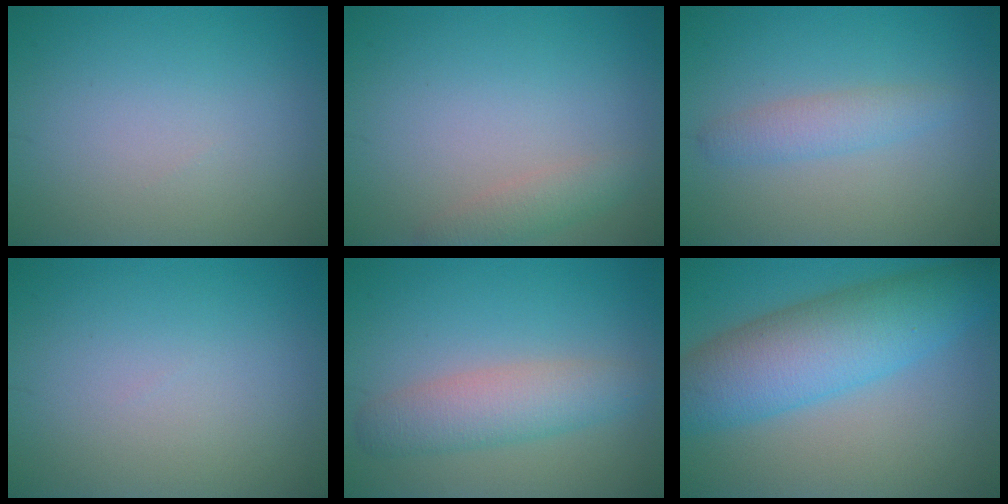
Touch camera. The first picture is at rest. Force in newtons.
{"total": 1.9, "press": 1.9, "slide": 0.1}
{"total": 2.1, "press": 2.1, "slide": 0.2}
{"total": 0.0}
{"total": 4.0, "press": 4.0, "slide": 0.1}
{"total": 8.6, "press": 8.6, "slide": 0.2}